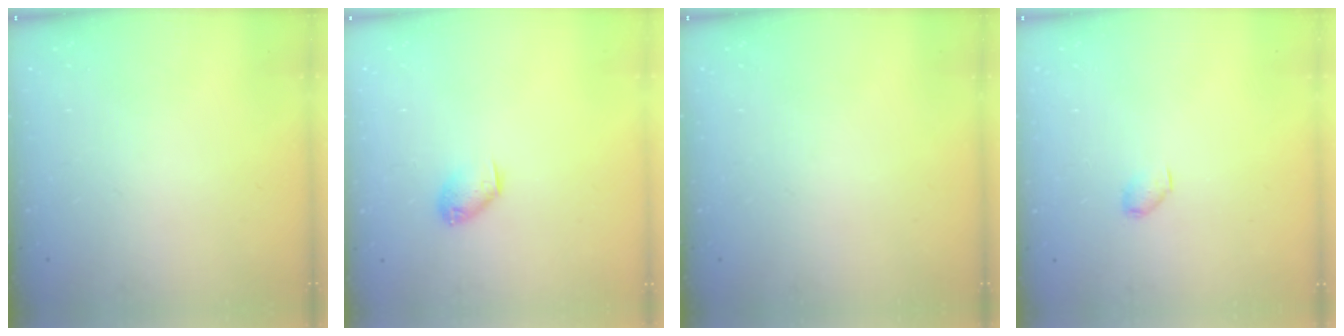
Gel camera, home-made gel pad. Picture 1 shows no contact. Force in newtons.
{"total": 6.6, "press": 6.6, "slide": 1.1}
{"total": 0.0}
{"total": 3.1, "press": 3.1, "slide": 0.5}